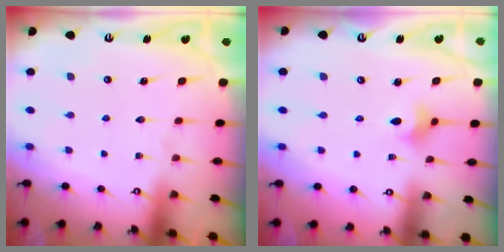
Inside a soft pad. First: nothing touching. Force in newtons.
{"total": 2.6, "press": 2.6, "slide": 0.4}